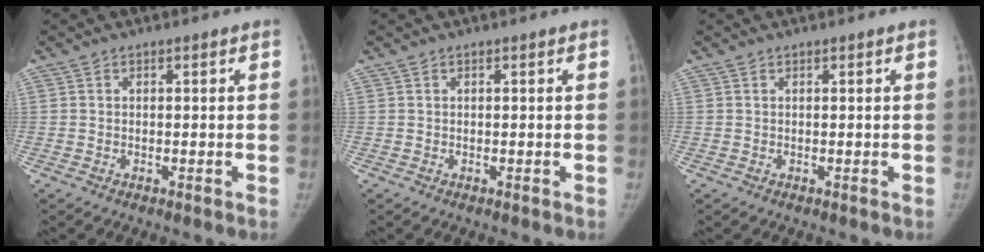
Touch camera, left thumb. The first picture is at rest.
{"total": 0.0}
{"total": 0.0}